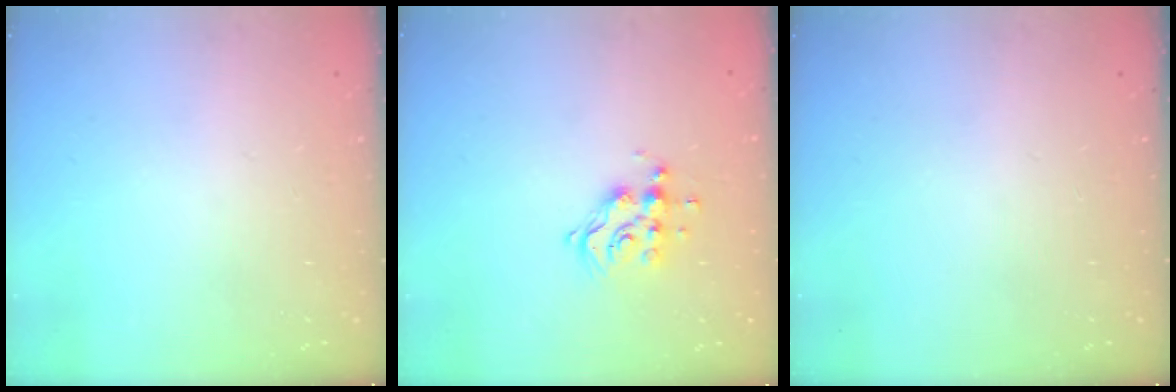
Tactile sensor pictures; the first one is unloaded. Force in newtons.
{"total": 9.9, "press": 9.9, "slide": 0.9}
{"total": 0.0}